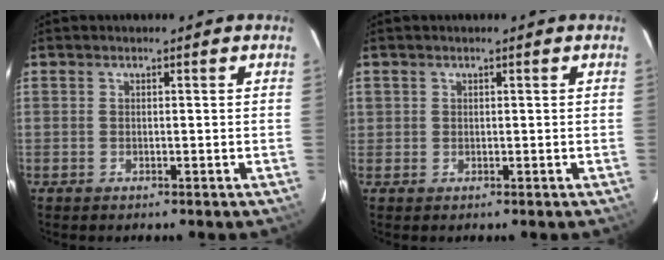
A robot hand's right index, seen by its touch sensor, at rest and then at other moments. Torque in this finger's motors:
{"motor_torque": [0.06, 0.12, 0.03, 0.01]}